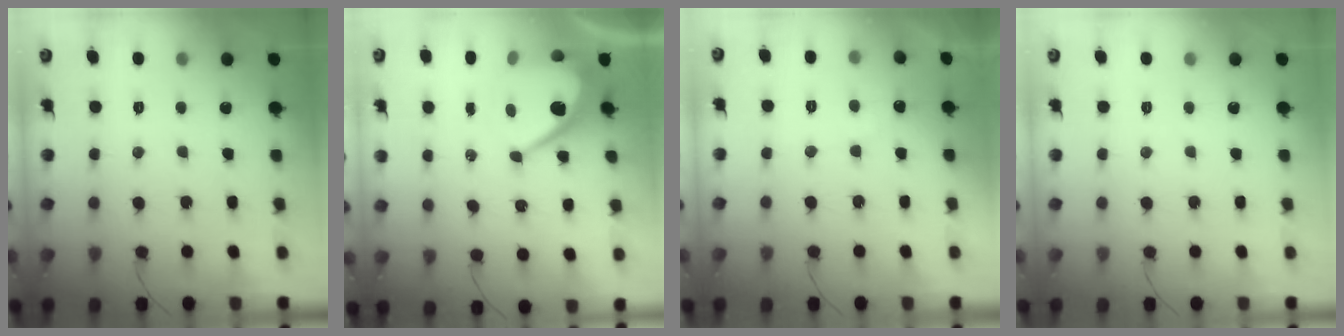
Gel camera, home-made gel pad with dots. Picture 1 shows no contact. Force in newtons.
{"total": 11.2, "press": 11.1, "slide": 0.8}
{"total": 4.1, "press": 4.1, "slide": 0.4}
{"total": 0.0}